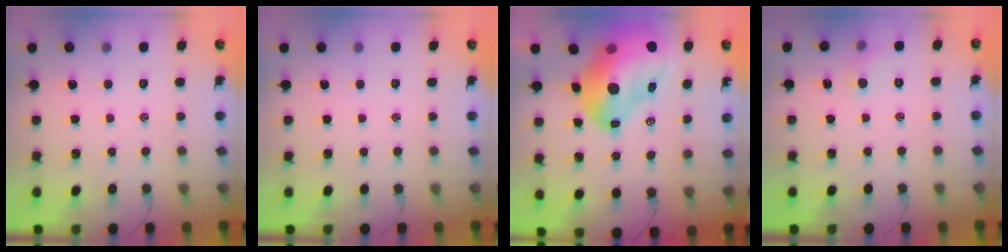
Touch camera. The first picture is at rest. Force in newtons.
{"total": 0.0}
{"total": 19.1, "press": 18.3, "slide": 5.6}
{"total": 5.2, "press": 4.9, "slide": 1.6}